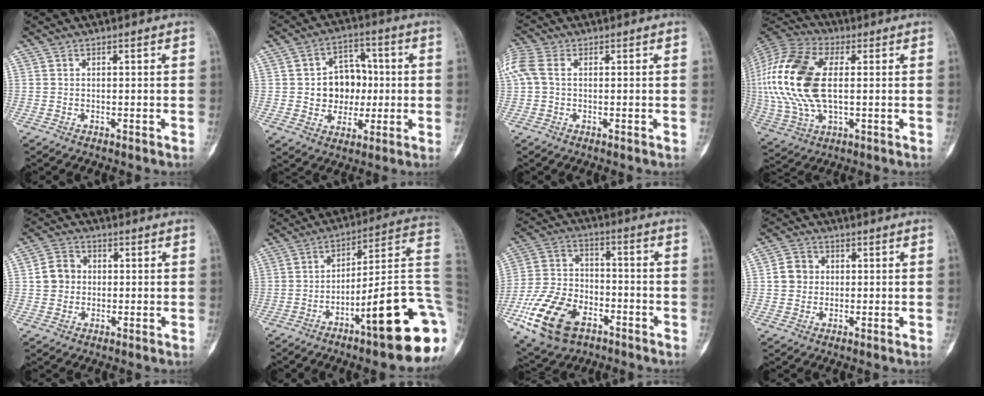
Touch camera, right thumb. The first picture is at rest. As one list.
[{"total": 11.0, "force": [0.1, 9.1, 6.2], "torque": [-0.042, 0.021, 0.007]}, {"total": 6.3, "force": [0.9, 4.1, 4.7], "torque": [-0.137, 0.022, 0.017]}, {"total": 21.6, "force": [1.7, 11.9, 17.9], "torque": [-0.399, 0.005, 0.030]}, {"total": 5.5, "force": [0.2, 5.0, 2.4], "torque": [-0.027, 0.011, -0.004]}, {"total": 21.3, "force": [-7.1, 3.6, 19.7], "torque": [-0.205, 0.048, -0.098]}, {"total": 17.9, "force": [-8.7, 10.9, 11.2], "torque": [-0.206, 0.041, -0.155]}, {"total": 4.9, "force": [0.3, 4.5, 1.9], "torque": [-0.018, 0.008, 0.000]}]